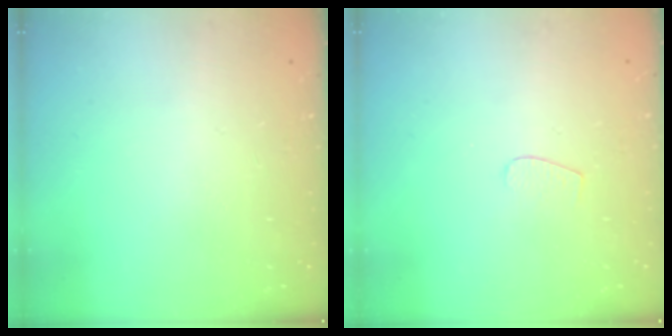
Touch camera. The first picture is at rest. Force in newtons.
{"total": 3.7, "press": 3.7, "slide": 0.3}